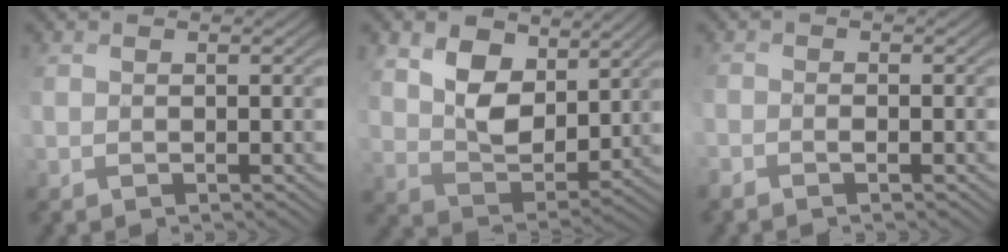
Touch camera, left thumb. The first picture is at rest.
{"total": 7.5, "force": [4.7, 4.4, 3.8], "torque": [-0.091, -0.004, 0.085]}
{"total": 1.1, "force": [-0.9, 0.0, 0.6], "torque": [-0.013, 0.004, -0.018]}